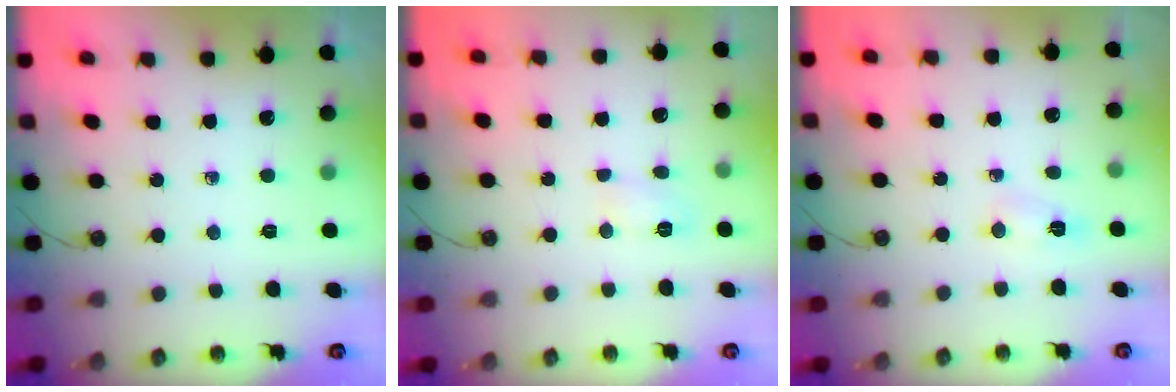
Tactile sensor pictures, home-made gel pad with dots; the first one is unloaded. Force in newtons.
{"total": 3.8, "press": 3.8, "slide": 0.3}
{"total": 3.8, "press": 3.8, "slide": 0.5}